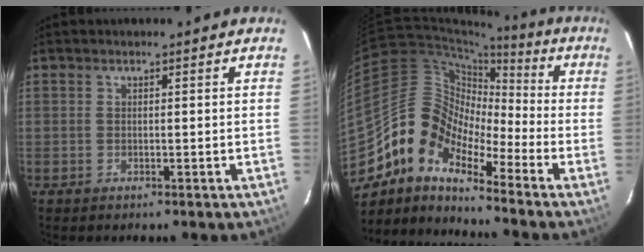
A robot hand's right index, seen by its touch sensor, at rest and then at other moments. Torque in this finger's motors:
{"motor_torque": [0.56, -0.63, 0.52, 0.05]}